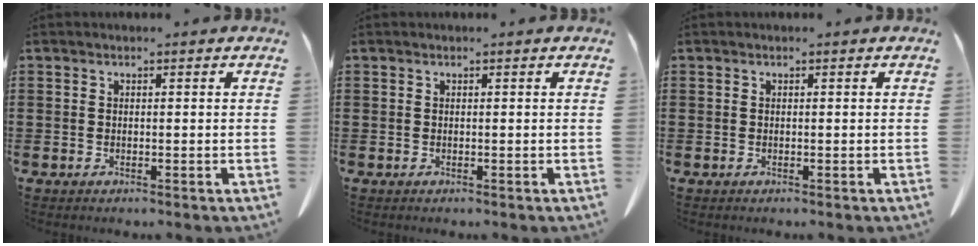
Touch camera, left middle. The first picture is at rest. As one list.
[{"total": 0.0}, {"total": 0.0}]